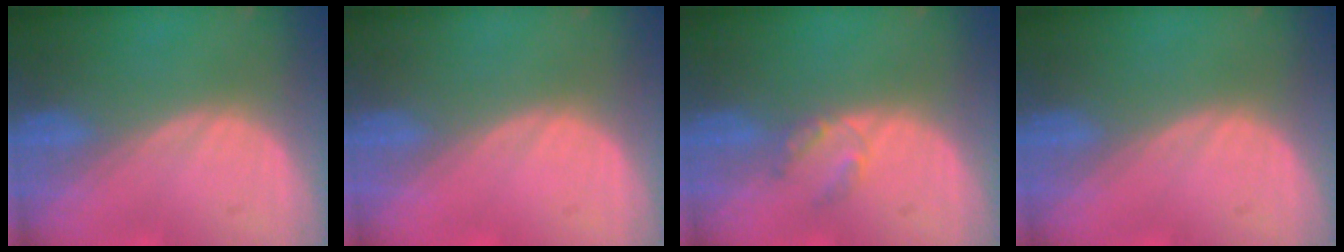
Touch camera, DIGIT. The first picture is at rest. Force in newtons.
{"total": 0.6, "press": 0.0, "slide": 0.6}
{"total": 2.5, "press": 2.5, "slide": 0.3}
{"total": 0.0}